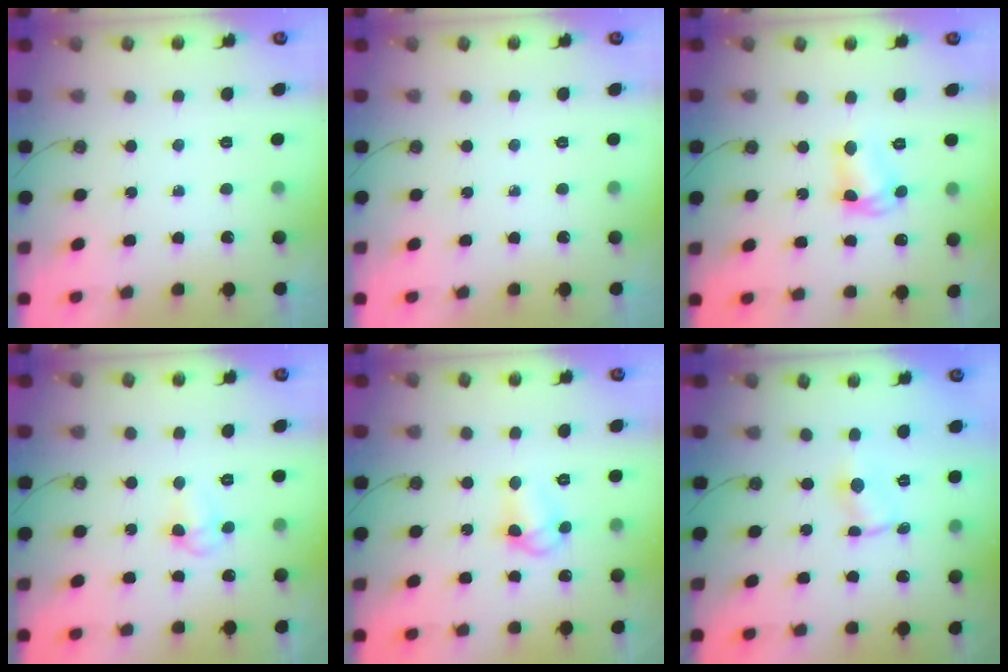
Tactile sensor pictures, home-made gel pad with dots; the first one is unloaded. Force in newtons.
{"total": 0.0}
{"total": 8.8, "press": 8.7, "slide": 0.7}
{"total": 6.2, "press": 5.0, "slide": 3.7}
{"total": 8.2, "press": 8.2, "slide": 0.4}
{"total": 1.1, "press": 1.1, "slide": 0.2}